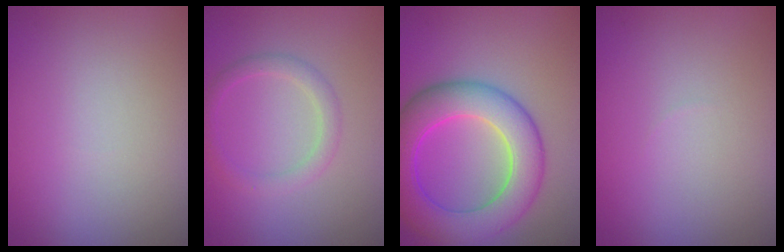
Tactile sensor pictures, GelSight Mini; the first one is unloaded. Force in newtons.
{"total": 2.0, "press": 2.0, "slide": 0.1}
{"total": 8.3, "press": 8.3, "slide": 0.0}
{"total": 0.0}